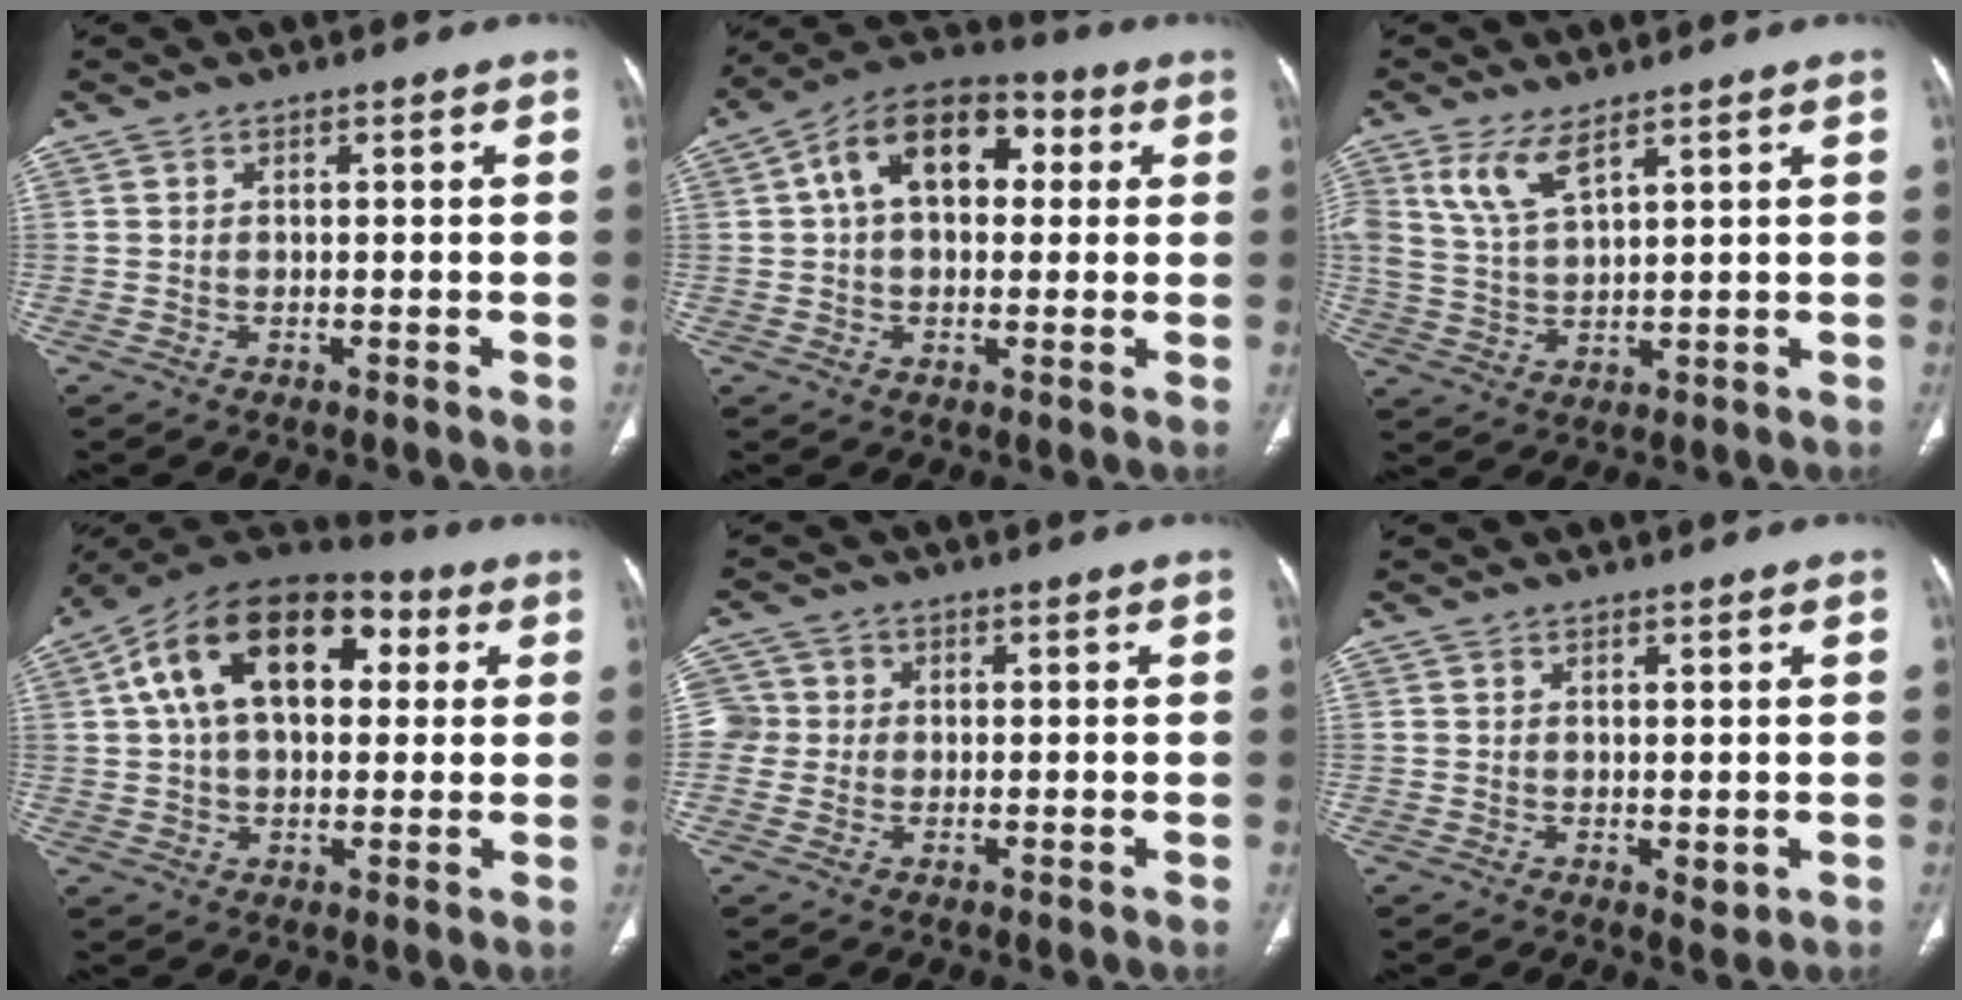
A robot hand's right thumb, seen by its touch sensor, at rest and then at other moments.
{"total": 15.4, "force": [3.5, 9.8, 11.3], "torque": [-0.151, 0.031, 0.047]}
{"total": 6.2, "force": [3.8, 2.0, 4.4], "torque": [-0.095, -0.015, 0.086]}
{"total": 20.1, "force": [5.3, 12.3, 15.0], "torque": [-0.229, 0.029, 0.078]}
{"total": 4.3, "force": [0.1, 4.2, 0.8], "torque": [0.007, 0.012, -0.002]}
{"total": 2.2, "force": [0.6, 0.9, 1.9], "torque": [-0.030, -0.011, 0.016]}